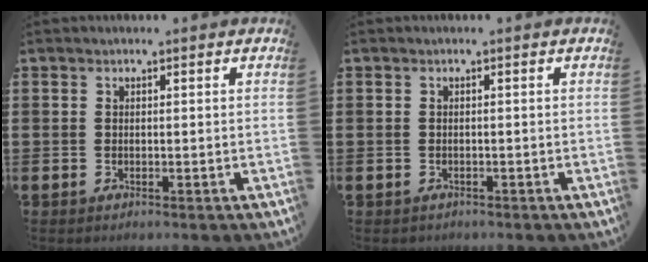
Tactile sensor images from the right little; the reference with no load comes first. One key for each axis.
{"total": 0.0}